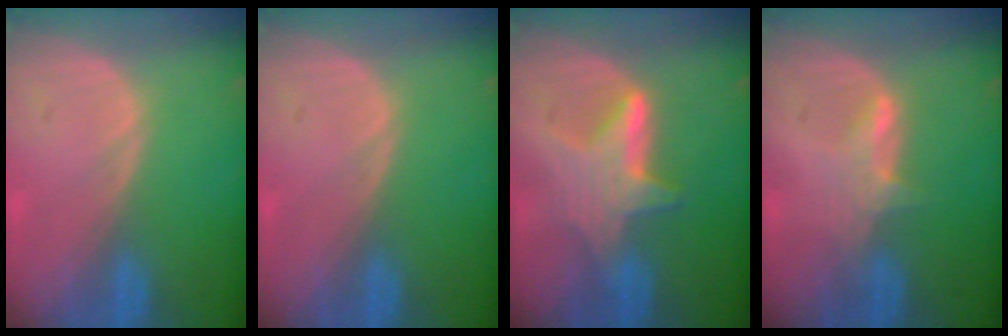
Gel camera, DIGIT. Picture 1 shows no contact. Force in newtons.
{"total": 0.0}
{"total": 6.2, "press": 6.1, "slide": 1.3}
{"total": 2.9, "press": 2.9, "slide": 0.4}